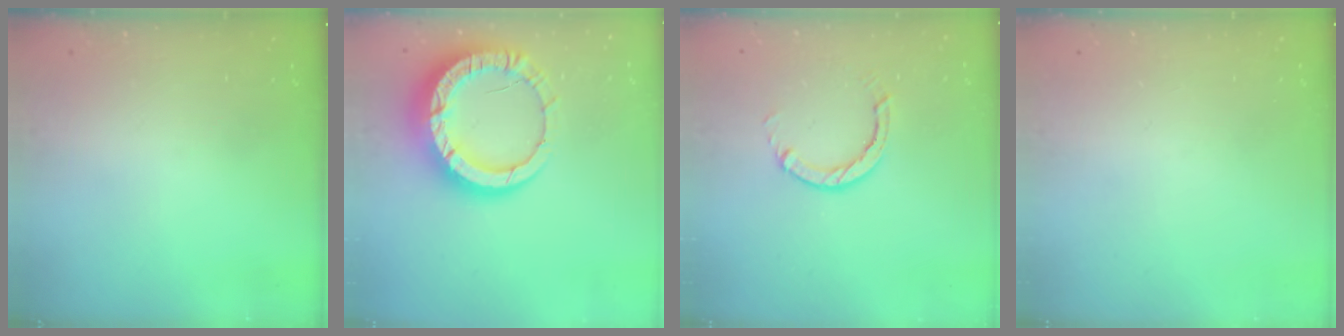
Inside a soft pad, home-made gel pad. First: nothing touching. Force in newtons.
{"total": 17.7, "press": 17.7, "slide": 1.5}
{"total": 4.1, "press": 4.0, "slide": 0.6}
{"total": 0.0}